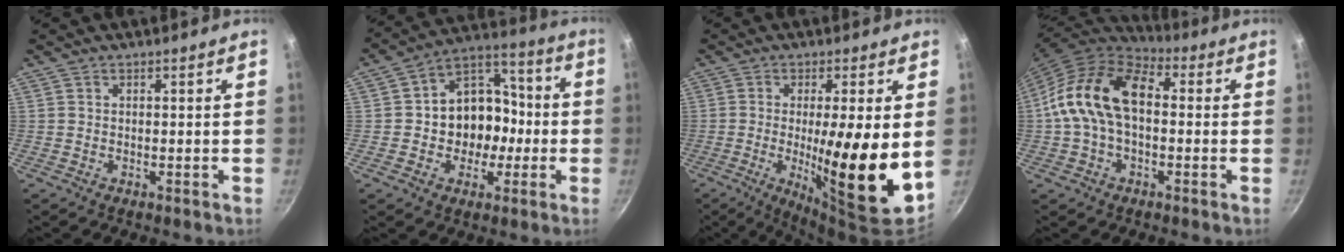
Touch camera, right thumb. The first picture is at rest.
{"total": 15.5, "force": [-1.7, 12.5, 8.9], "torque": [-0.094, 0.050, -0.033]}
{"total": 15.8, "force": [-0.6, 2.6, 15.6], "torque": [-0.248, -0.020, -0.006]}
{"total": 16.0, "force": [0.3, 10.2, 12.4], "torque": [-0.209, 0.039, -0.011]}